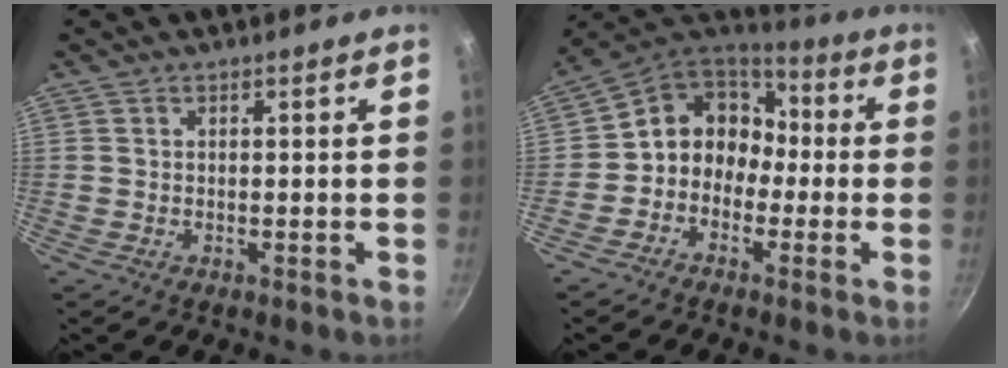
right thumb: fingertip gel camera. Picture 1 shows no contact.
{"total": 11.4, "force": [-1.6, 10.0, 5.3], "torque": [-0.039, 0.050, -0.053]}